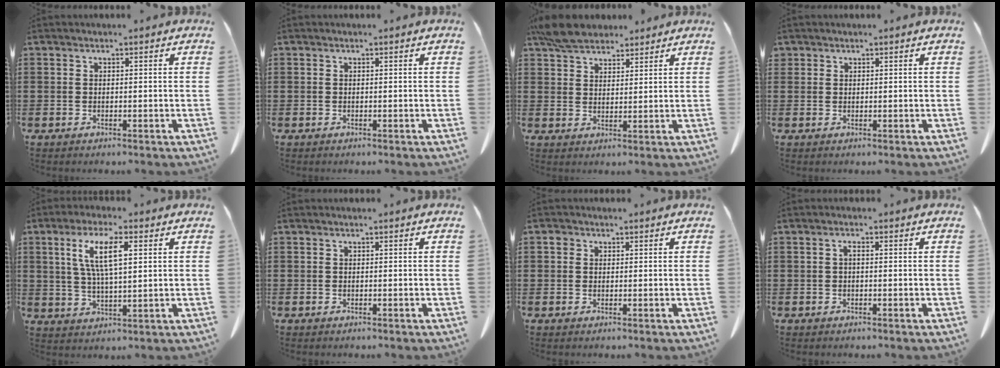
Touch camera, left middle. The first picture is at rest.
{"total": 0.0}
{"total": 6.1, "force": [5.3, 2.4, 2.1], "torque": [-0.050, -0.008, 0.100]}
{"total": 0.8, "force": [0.7, 0.4, 0.0], "torque": [-0.003, 0.000, 0.014]}
{"total": 7.6, "force": [2.7, 2.1, 6.8], "torque": [-0.140, 0.009, 0.046]}
{"total": 0.0}
{"total": 1.2, "force": [0.5, 1.0, 0.4], "torque": [-0.013, 0.005, 0.010]}
{"total": 0.9, "force": [-0.1, 0.2, 0.9], "torque": [-0.018, -0.001, -0.002]}